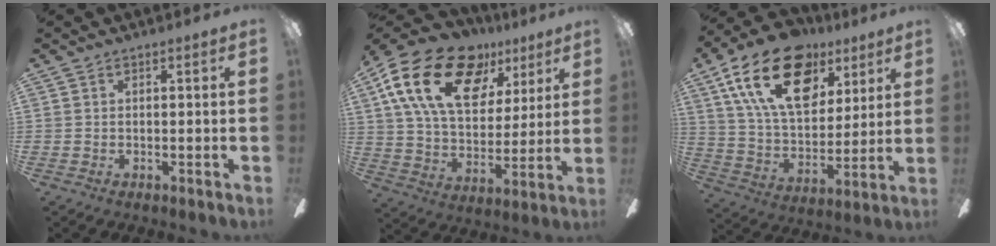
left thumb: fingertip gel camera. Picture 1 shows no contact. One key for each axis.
{"total": 23.4, "fx": 12.1, "fy": 13.5, "fz": 14.9, "tx": -0.261, "ty": -0.049, "tz": 0.216}
{"total": 24.2, "fx": 12.1, "fy": 14.3, "fz": 15.3, "tx": -0.273, "ty": -0.046, "tz": 0.211}